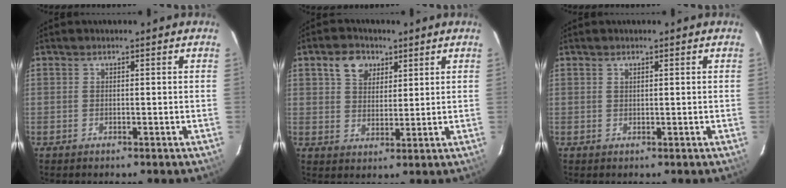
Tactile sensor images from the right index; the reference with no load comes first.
{"total": 6.2, "force": [3.2, 4.4, 2.9], "torque": [-0.046, 0.019, 0.058]}
{"total": 0.5, "force": [0.4, 0.2, 0.3], "torque": [-0.006, 0.002, 0.007]}